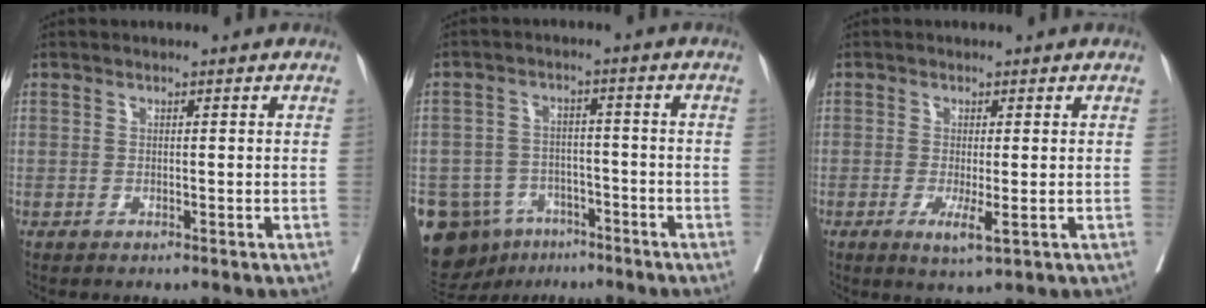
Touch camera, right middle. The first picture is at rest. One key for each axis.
{"total": 14.1, "fx": -8.0, "fy": 10.6, "fz": 4.7, "tx": -0.116, "ty": 0.021, "tz": -0.111}
{"total": 3.4, "fx": -1.0, "fy": 0.4, "fz": 3.2, "tx": -0.051, "ty": -0.009, "tz": -0.012}